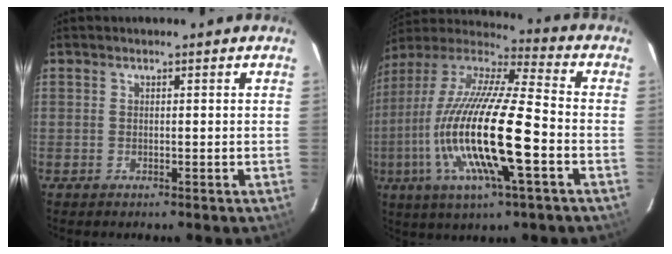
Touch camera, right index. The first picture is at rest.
{"total": 22.9, "force": [-5.9, 4.1, 21.8], "torque": [-0.418, -0.030, -0.119]}